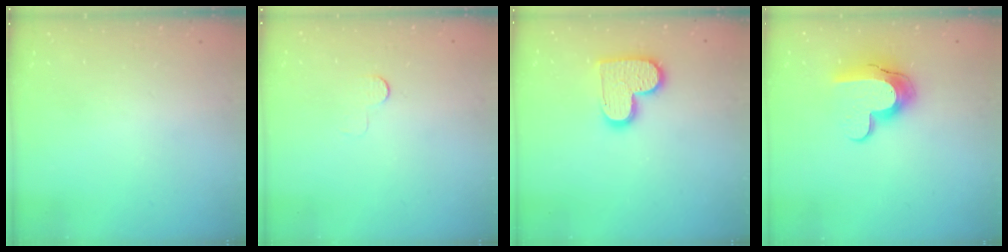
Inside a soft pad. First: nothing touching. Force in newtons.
{"total": 3.8, "press": 3.8, "slide": 0.3}
{"total": 13.0, "press": 13.0, "slide": 1.0}
{"total": 12.3, "press": 12.2, "slide": 1.0}